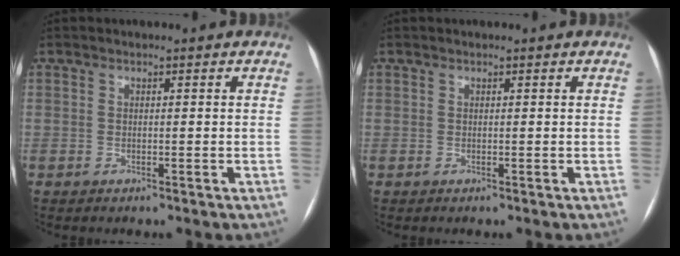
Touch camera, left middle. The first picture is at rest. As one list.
[{"total": 0.0}]